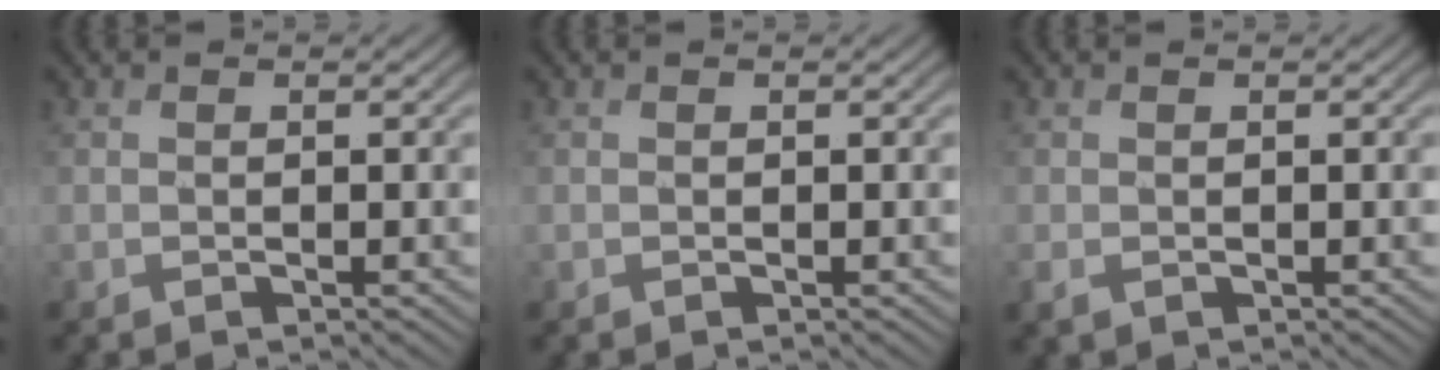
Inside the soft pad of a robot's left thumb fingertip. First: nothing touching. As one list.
[{"total": 0.0}, {"total": 1.2, "force": [-0.4, 0.9, 0.7], "torque": [-0.027, -0.006, -0.006]}]